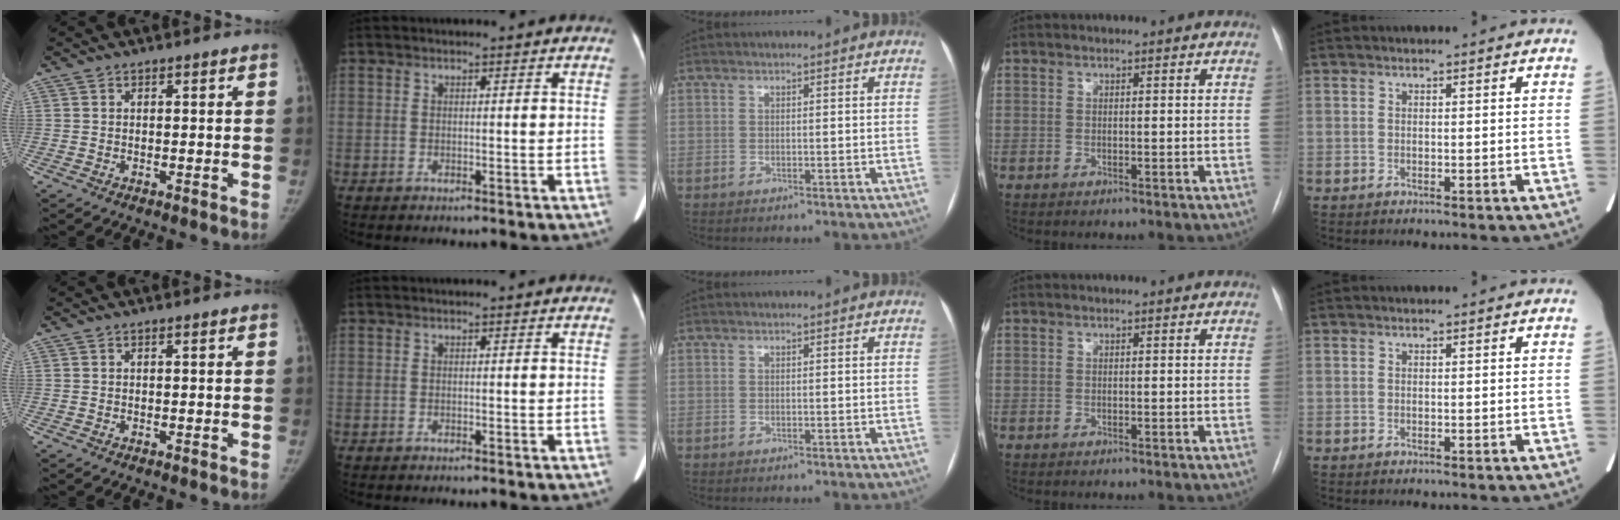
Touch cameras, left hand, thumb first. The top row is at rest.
{}